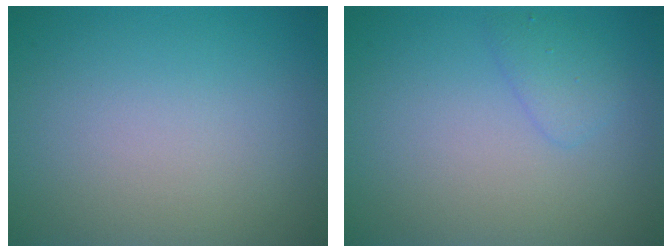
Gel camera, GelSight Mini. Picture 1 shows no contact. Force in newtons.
{"total": 1.4, "press": 1.4, "slide": 0.1}